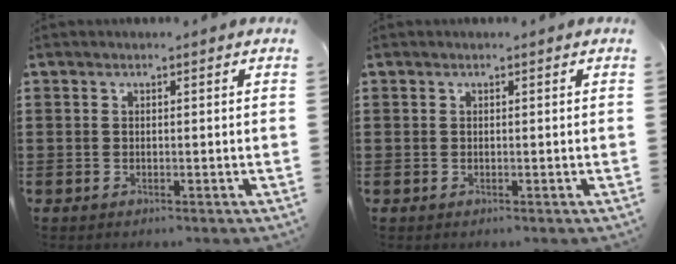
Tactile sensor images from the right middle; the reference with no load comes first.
{"total": 0.0}